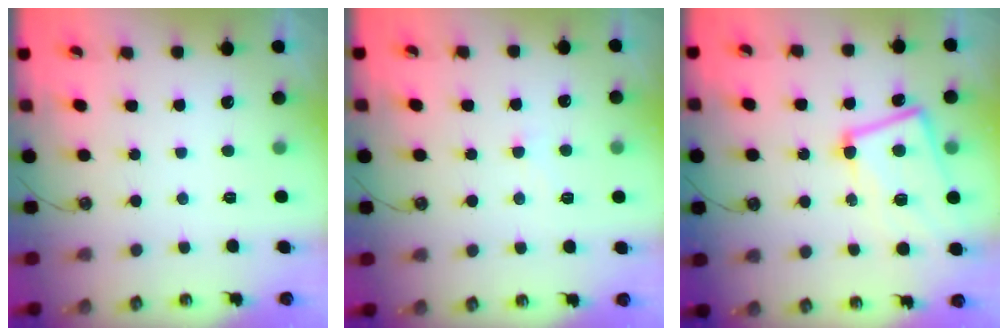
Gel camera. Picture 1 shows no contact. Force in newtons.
{"total": 2.8, "press": 2.8, "slide": 0.4}
{"total": 9.5, "press": 9.3, "slide": 2.2}